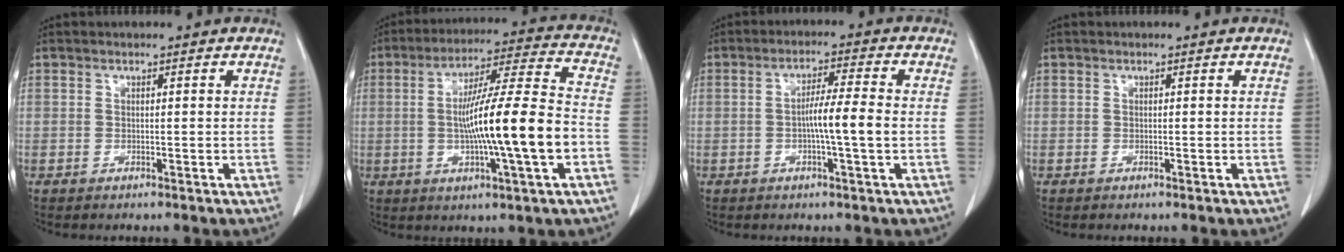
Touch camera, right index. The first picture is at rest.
{"total": 16.5, "force": [-2.7, 0.2, 16.3], "torque": [-0.274, 0.002, -0.047]}
{"total": 5.7, "force": [-0.8, -0.4, 5.7], "torque": [-0.098, 0.004, -0.017]}
{"total": 0.0}